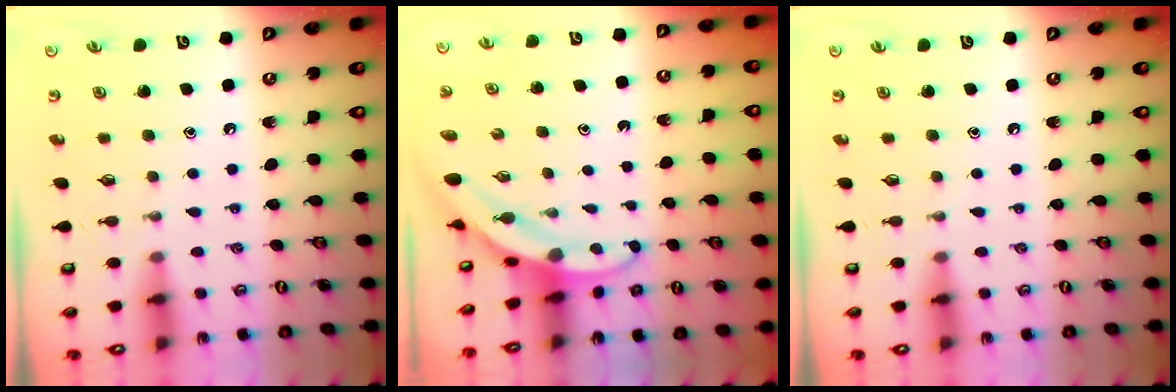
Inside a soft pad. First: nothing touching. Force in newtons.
{"total": 3.7, "press": 3.7, "slide": 0.1}
{"total": 0.0}